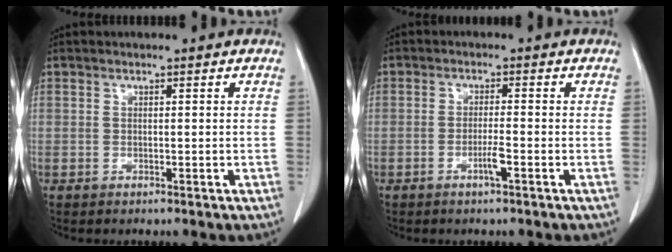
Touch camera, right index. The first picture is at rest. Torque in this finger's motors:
{"motor_torque": [0.02, -0.03, 0.03, 0.01]}